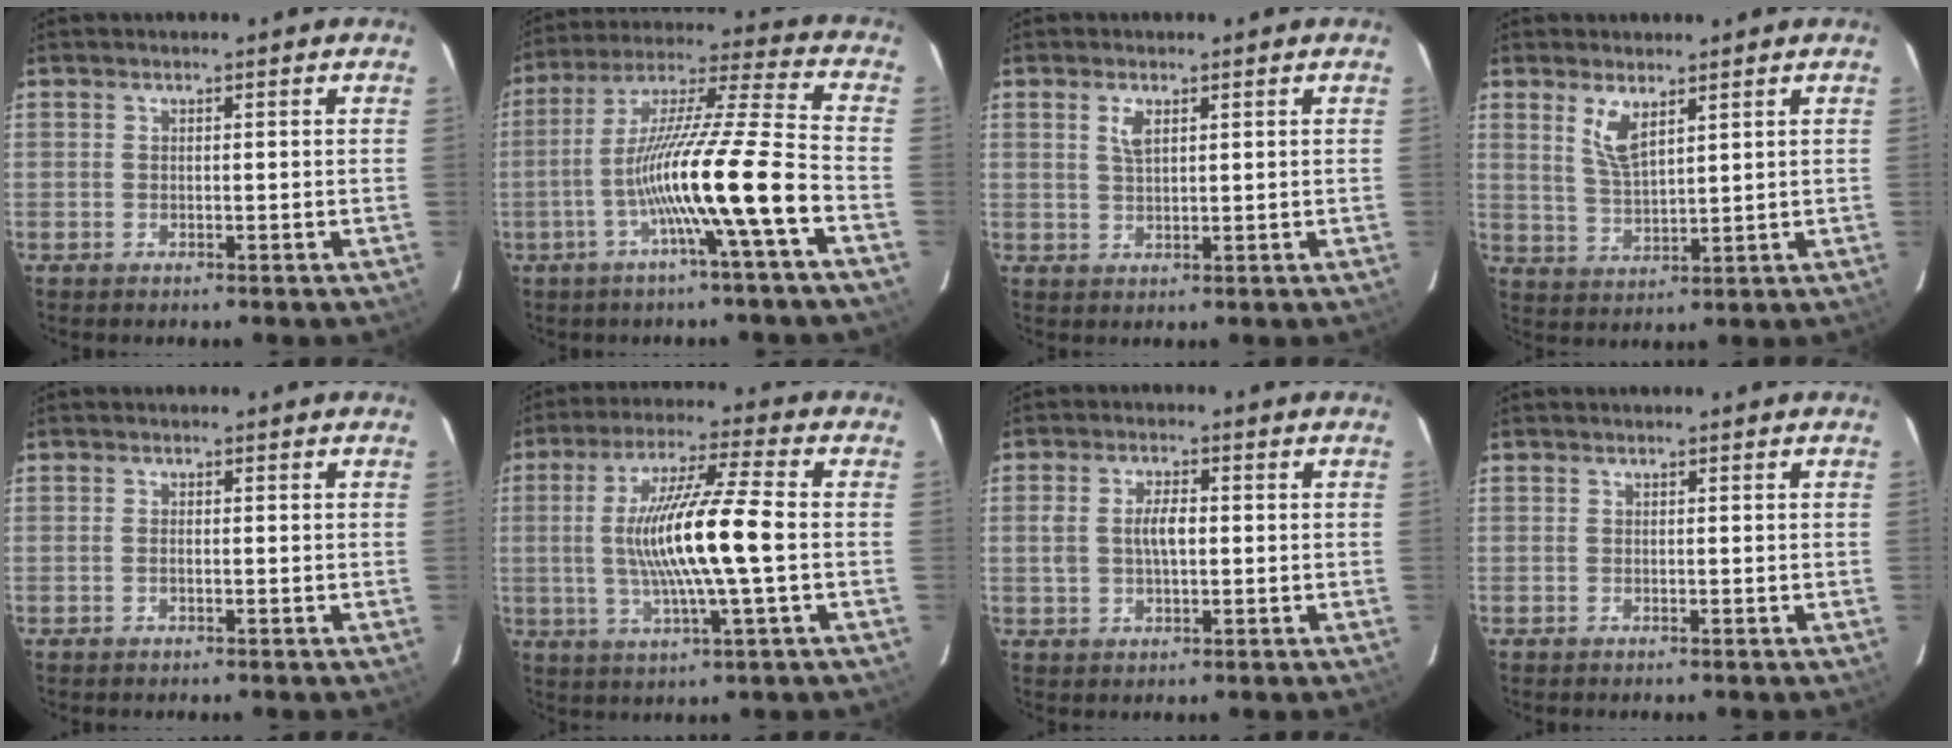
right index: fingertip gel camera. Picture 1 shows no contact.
{"total": 17.0, "force": [-6.7, -1.5, 15.6], "torque": [-0.272, -0.013, -0.124]}
{"total": 2.8, "force": [1.2, 1.2, 2.2], "torque": [-0.043, 0.002, 0.024]}
{"total": 5.6, "force": [3.2, 1.9, 4.2], "torque": [-0.080, -0.006, 0.067]}
{"total": 0.8, "force": [-0.2, 0.3, 0.7], "torque": [-0.015, 0.001, -0.005]}
{"total": 14.9, "force": [-0.8, 0.5, 14.8], "torque": [-0.278, -0.002, -0.013]}
{"total": 5.1, "force": [0.3, 2.7, 4.4], "torque": [-0.086, 0.008, 0.008]}
{"total": 0.0}